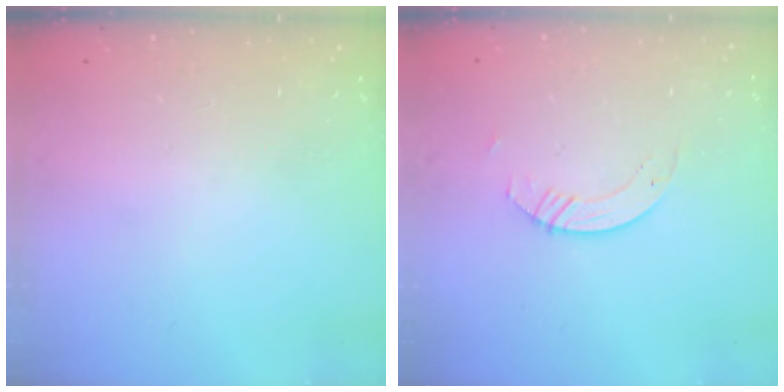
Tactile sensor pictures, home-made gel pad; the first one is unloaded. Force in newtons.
{"total": 2.8, "press": 2.8, "slide": 0.2}